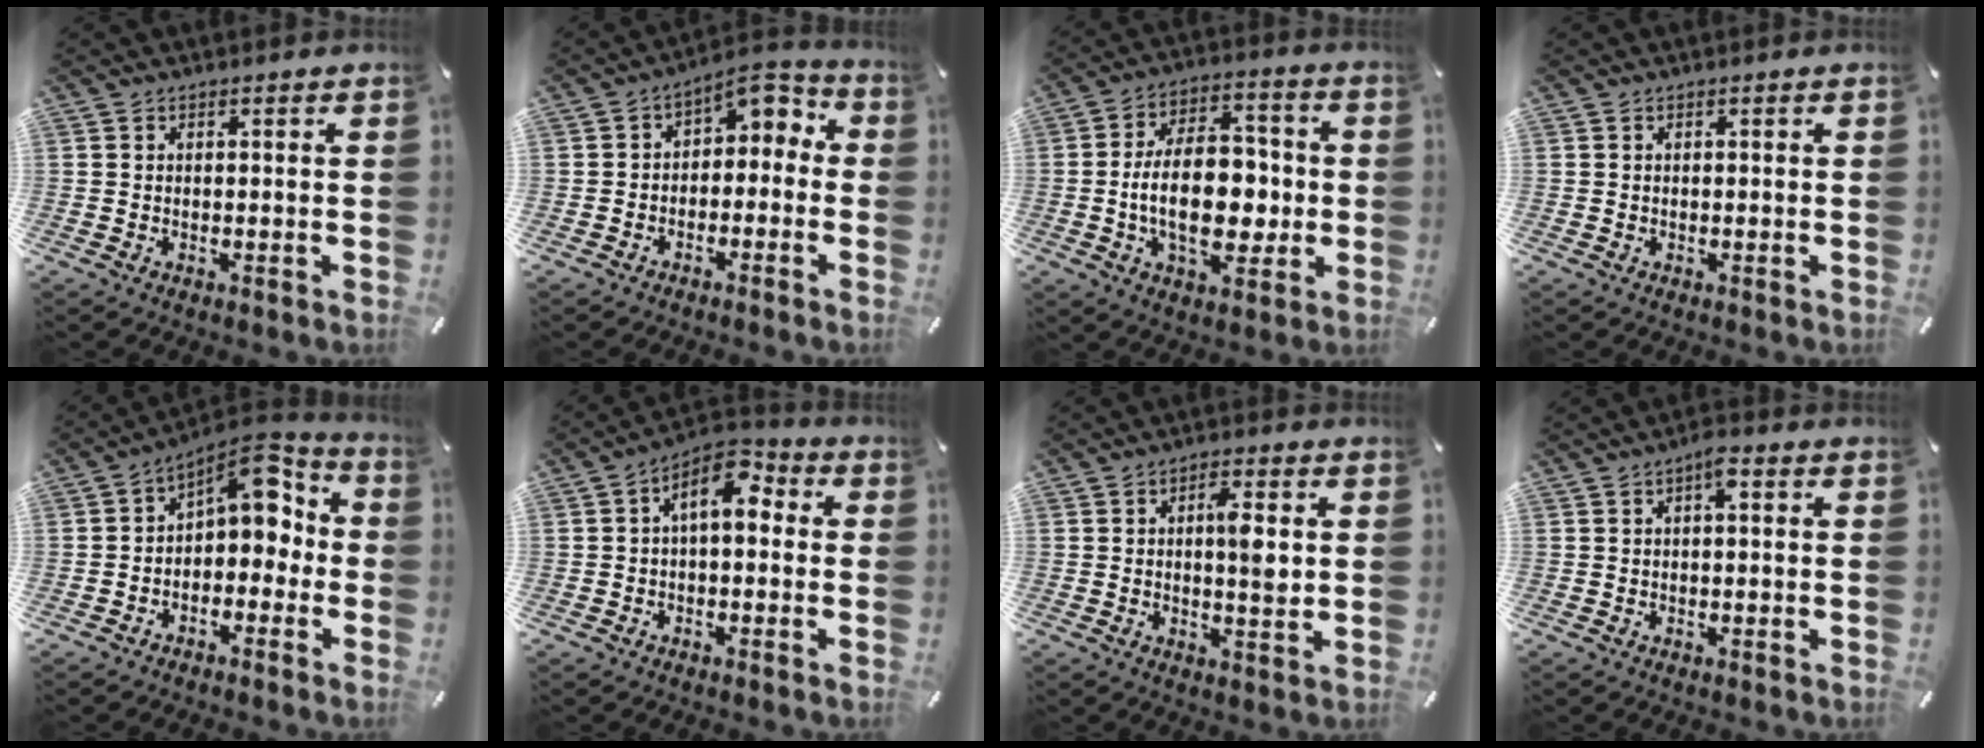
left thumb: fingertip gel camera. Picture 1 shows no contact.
{"total": 5.0, "force": [0.3, 3.9, 3.1], "torque": [-0.039, -0.005, -0.003]}
{"total": 16.8, "force": [-1.9, 10.1, 13.3], "torque": [-0.228, 0.005, -0.035]}
{"total": 0.0}
{"total": 7.8, "force": [4.1, 4.9, 4.4], "torque": [-0.053, -0.045, 0.066]}
{"total": 7.9, "force": [2.1, 4.5, 6.1], "torque": [-0.097, -0.010, 0.034]}
{"total": 6.3, "force": [1.0, 2.2, 5.8], "torque": [-0.090, -0.003, 0.011]}
{"total": 2.9, "force": [0.5, 1.0, 2.7], "torque": [-0.046, 0.008, 0.003]}